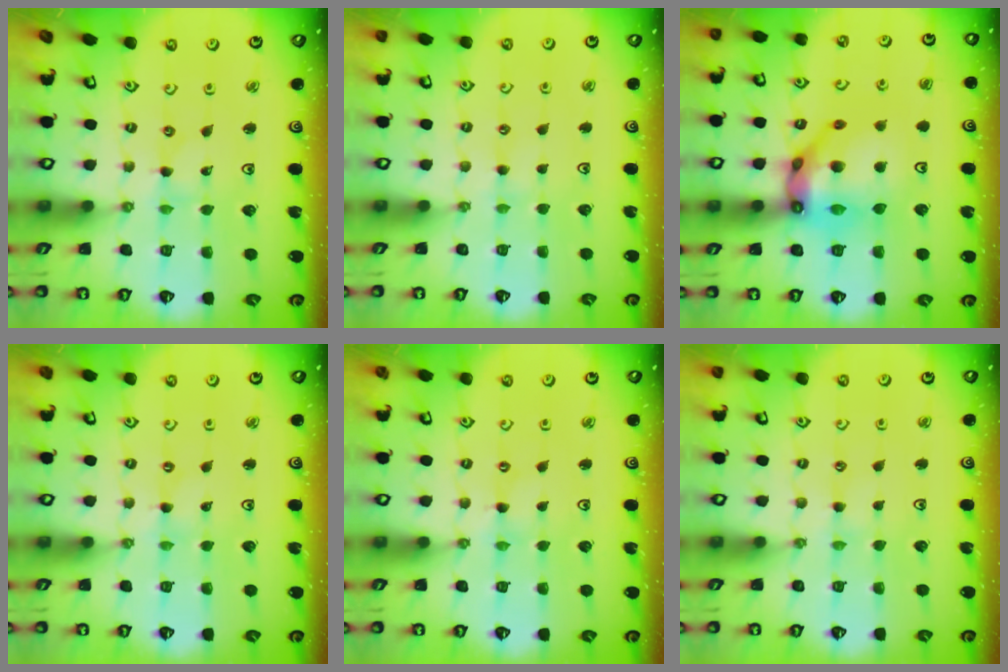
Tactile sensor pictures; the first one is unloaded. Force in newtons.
{"total": 1.9, "press": 1.9, "slide": 0.3}
{"total": 17.7, "press": 17.5, "slide": 2.2}
{"total": 0.0}
{"total": 0.7, "press": 0.7, "slide": 0.1}
{"total": 0.8, "press": 0.8, "slide": 0.3}